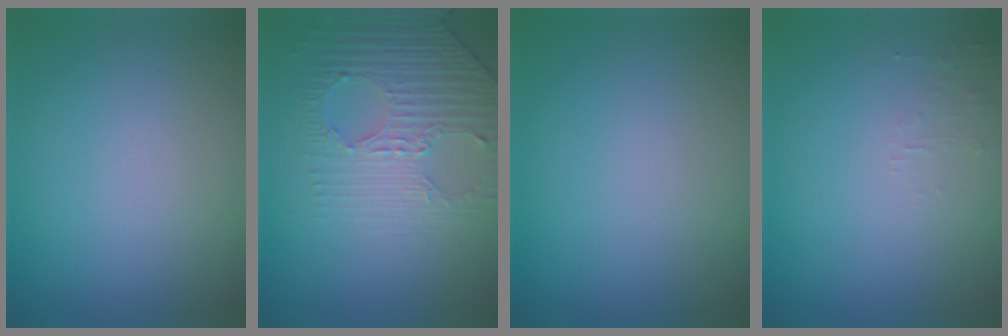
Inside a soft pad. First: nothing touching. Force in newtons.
{"total": 4.5, "press": 3.2, "slide": 3.1}
{"total": 0.0}
{"total": 0.9, "press": 0.9, "slide": 0.1}